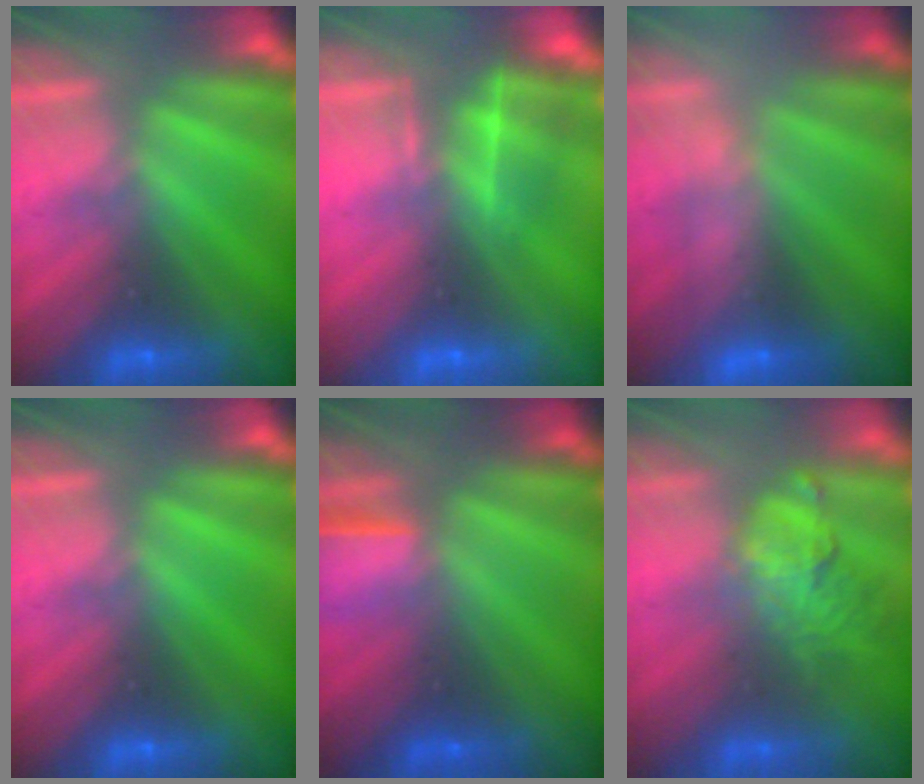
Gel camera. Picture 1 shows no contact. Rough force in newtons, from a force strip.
{"total": 4.6}
{"total": 2.5}
{"total": 0.0}
{"total": 1.6}
{"total": 2.8}